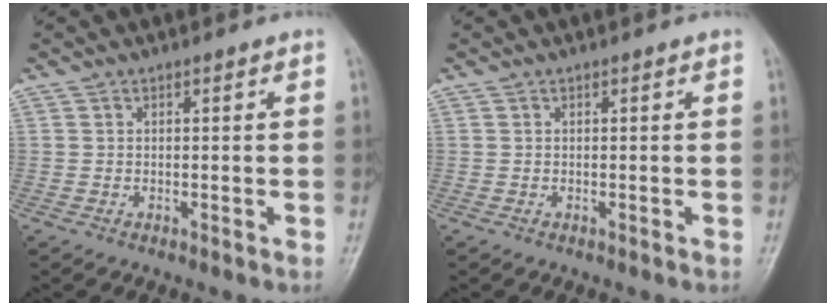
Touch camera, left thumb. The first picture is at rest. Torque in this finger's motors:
{"motor_torque": [0.01, 0.02, -0.01, -0.03, 0.00]}